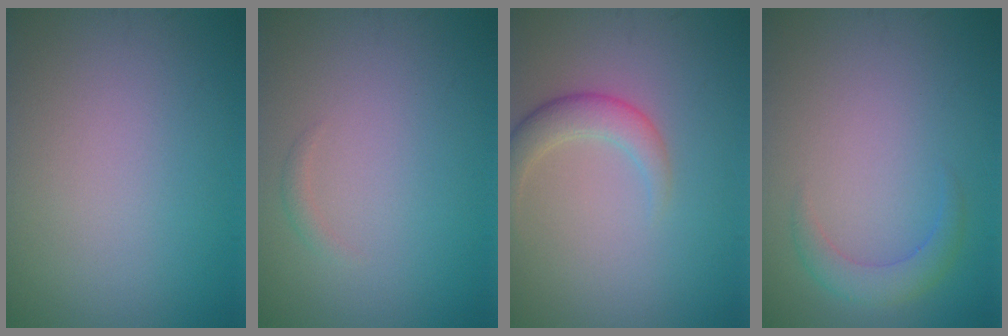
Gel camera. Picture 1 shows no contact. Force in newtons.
{"total": 0.7, "press": 0.7, "slide": 0.1}
{"total": 2.8, "press": 2.8, "slide": 0.1}
{"total": 2.2, "press": 2.2, "slide": 0.1}